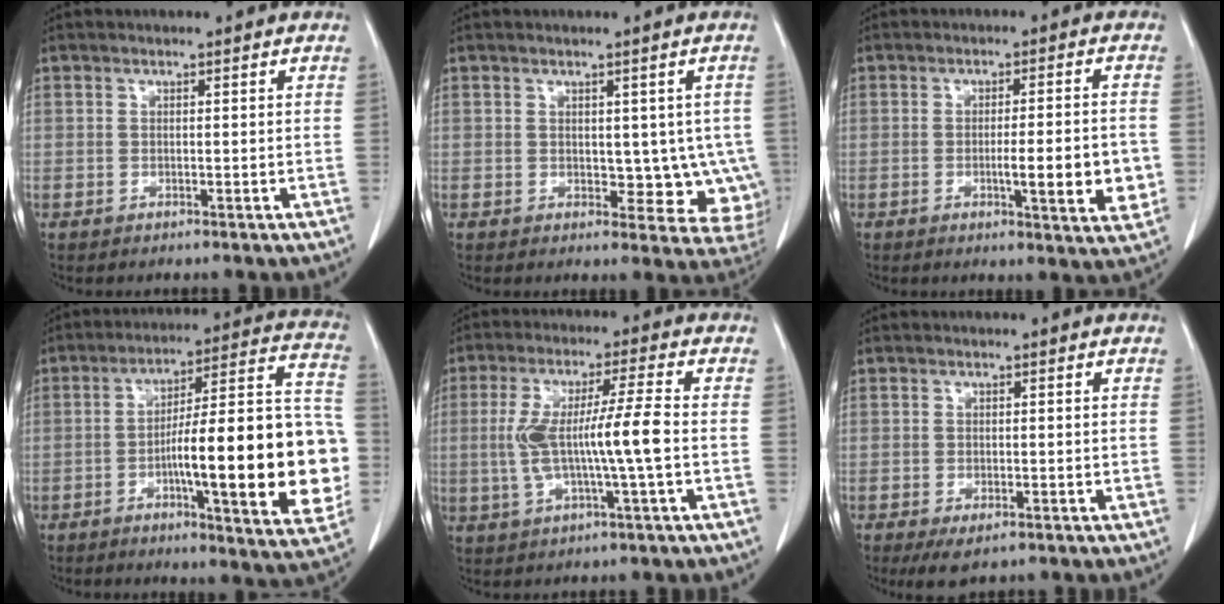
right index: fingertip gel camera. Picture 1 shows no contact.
{"total": 7.5, "force": [0.3, 4.8, 5.7], "torque": [-0.040, 0.004, 0.013]}
{"total": 8.5, "force": [-1.7, 1.0, 8.3], "torque": [-0.108, -0.008, -0.021]}
{"total": 23.4, "force": [-4.3, 3.6, 22.7], "torque": [-0.260, 0.027, -0.055]}
{"total": 9.9, "force": [-0.8, -0.1, 9.8], "torque": [-0.198, 0.011, -0.015]}
{"total": 3.5, "force": [-2.1, 1.3, 2.4], "torque": [-0.039, -0.009, -0.027]}